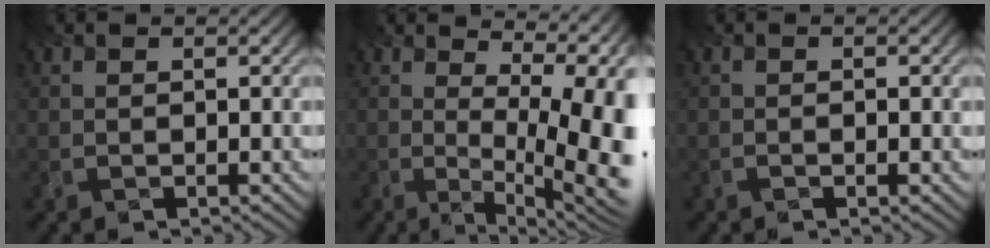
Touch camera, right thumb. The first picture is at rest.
{"total": 16.1, "force": [3.2, 6.5, 14.4], "torque": [-0.171, 0.041, 0.058]}
{"total": 0.6, "force": [-0.4, 0.0, 0.5], "torque": [-0.004, 0.001, -0.010]}